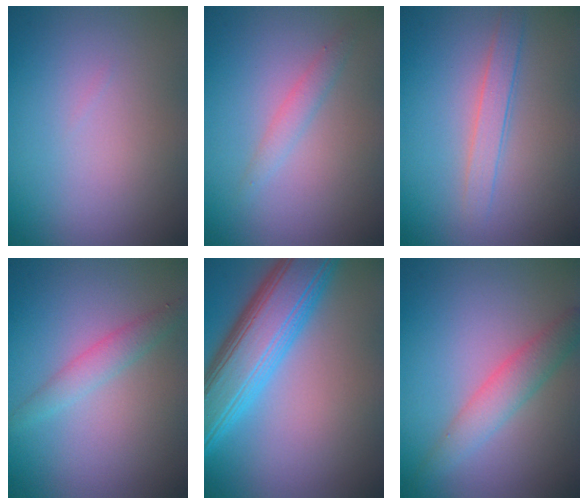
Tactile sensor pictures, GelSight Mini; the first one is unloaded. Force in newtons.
{"total": 1.4, "press": 1.4, "slide": 0.1}
{"total": 1.9, "press": 1.9, "slide": 0.1}
{"total": 1.9, "press": 1.9, "slide": 0.1}
{"total": 8.7, "press": 8.7, "slide": 0.2}
{"total": 2.8, "press": 2.8, "slide": 0.1}